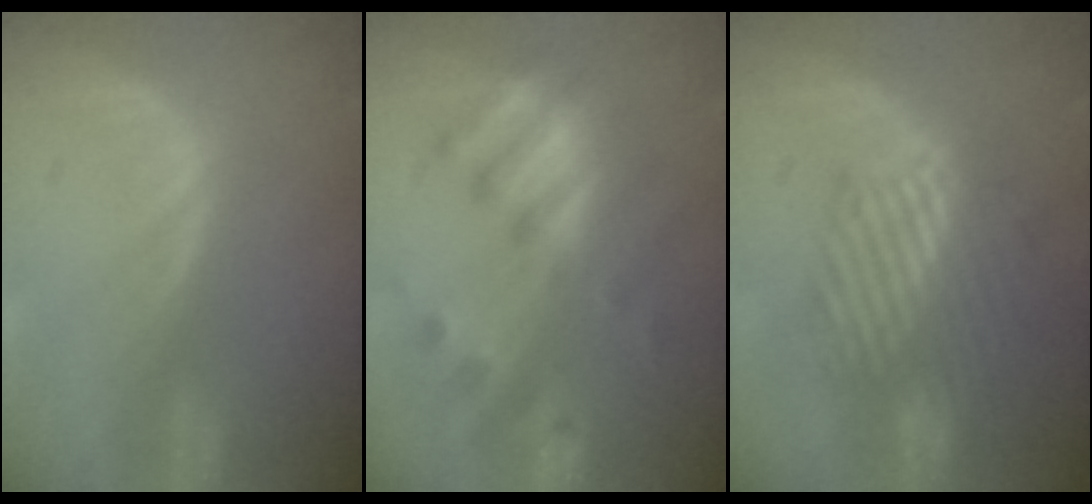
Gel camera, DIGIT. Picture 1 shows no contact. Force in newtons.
{"total": 7.5, "press": 7.4, "slide": 1.1}
{"total": 9.5, "press": 8.1, "slide": 4.8}